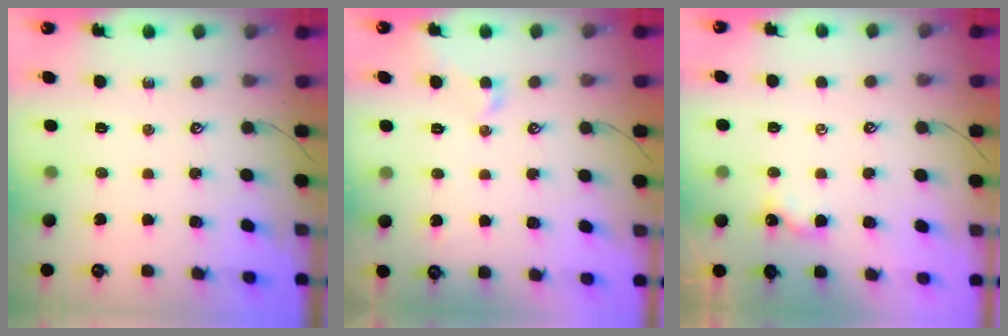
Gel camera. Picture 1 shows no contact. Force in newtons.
{"total": 1.1, "press": 0.8, "slide": 0.7}
{"total": 2.0, "press": 2.0, "slide": 0.2}